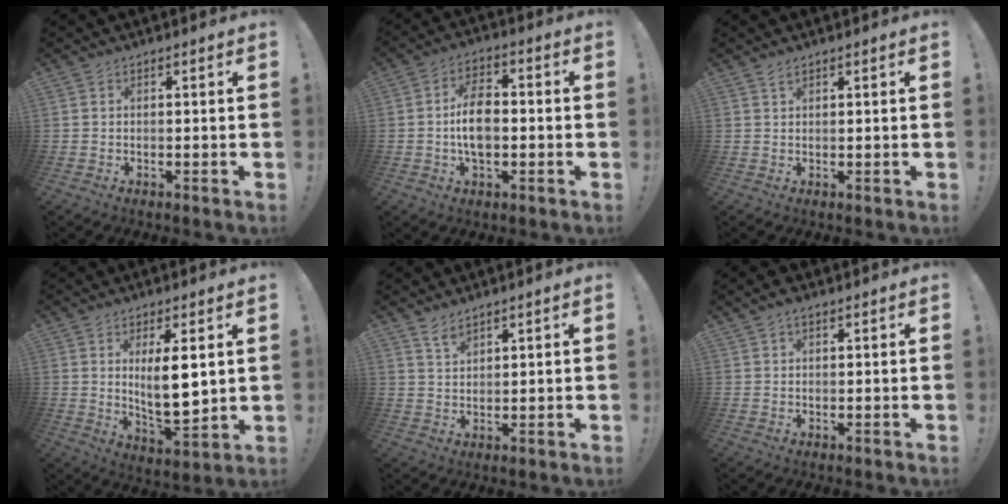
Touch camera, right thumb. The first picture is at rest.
{"total": 10.0, "force": [-1.4, 6.2, 7.8], "torque": [-0.142, 0.009, -0.025]}
{"total": 1.2, "force": [0.9, 0.5, 0.7], "torque": [-0.008, -0.002, 0.015]}
{"total": 11.1, "force": [3.2, 3.6, 10.0], "torque": [-0.159, -0.032, 0.050]}
{"total": 3.8, "force": [3.2, 1.3, 1.7], "torque": [-0.023, -0.022, 0.056]}
{"total": 2.3, "force": [1.7, 1.0, 1.3], "torque": [-0.018, -0.006, 0.031]}